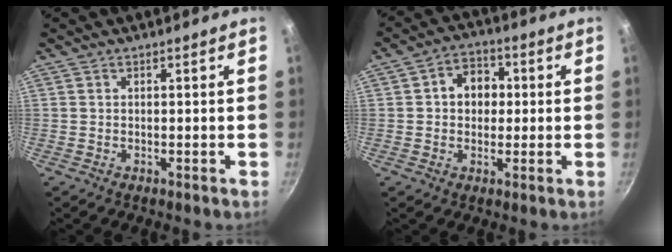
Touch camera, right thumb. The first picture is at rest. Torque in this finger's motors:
{"motor_torque": [-0.50, 0.67, 0.17, 0.61, 0.09]}